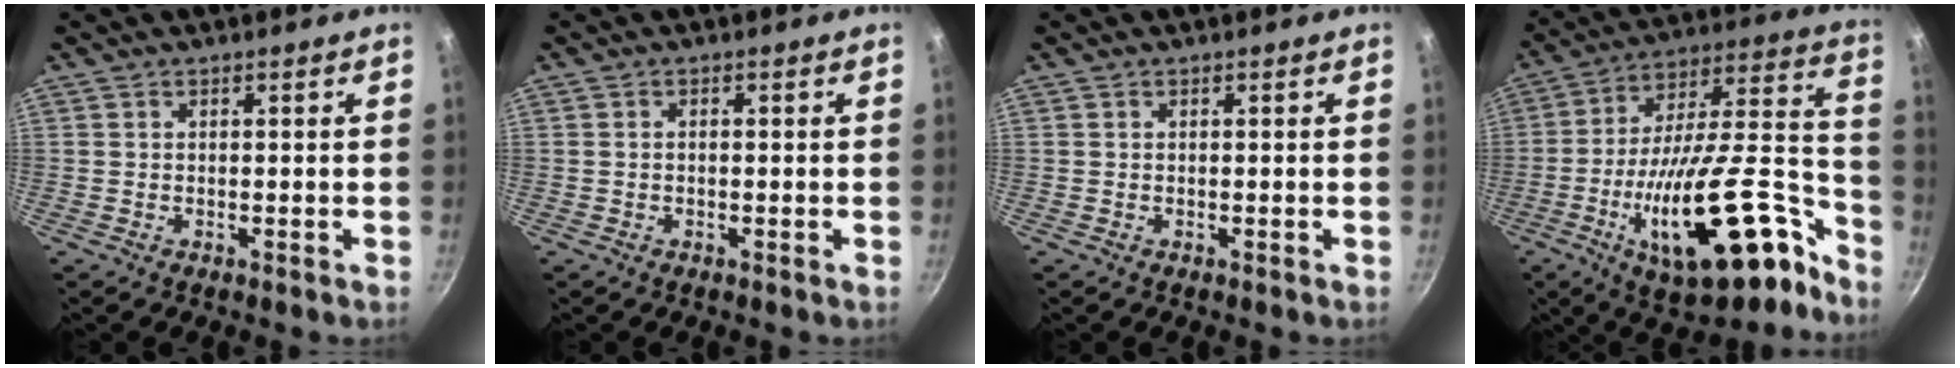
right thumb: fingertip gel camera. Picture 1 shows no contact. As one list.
[{"total": 0.6, "force": [-0.2, 0.3, 0.4], "torque": [-0.011, 0.006, -0.003]}, {"total": 0.0}, {"total": 27.6, "force": [-13.4, 10.8, 21.7], "torque": [-0.293, 0.081, -0.214]}]